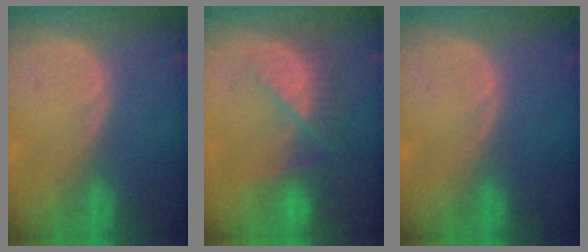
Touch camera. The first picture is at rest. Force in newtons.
{"total": 7.7, "press": 7.0, "slide": 3.3}
{"total": 0.0}